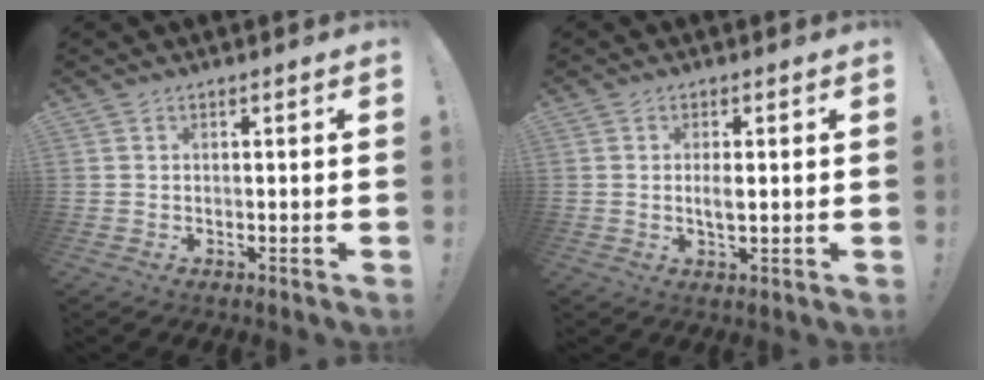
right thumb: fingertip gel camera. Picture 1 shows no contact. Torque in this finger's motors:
{"motor_torque": [-0.19, 0.20, 0.29, -0.31, 0.01]}